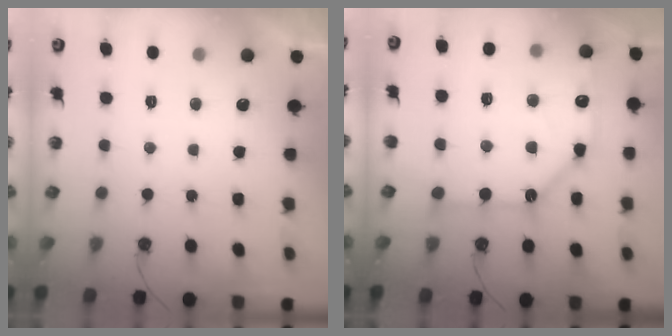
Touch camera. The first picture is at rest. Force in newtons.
{"total": 16.6, "press": 16.5, "slide": 1.8}